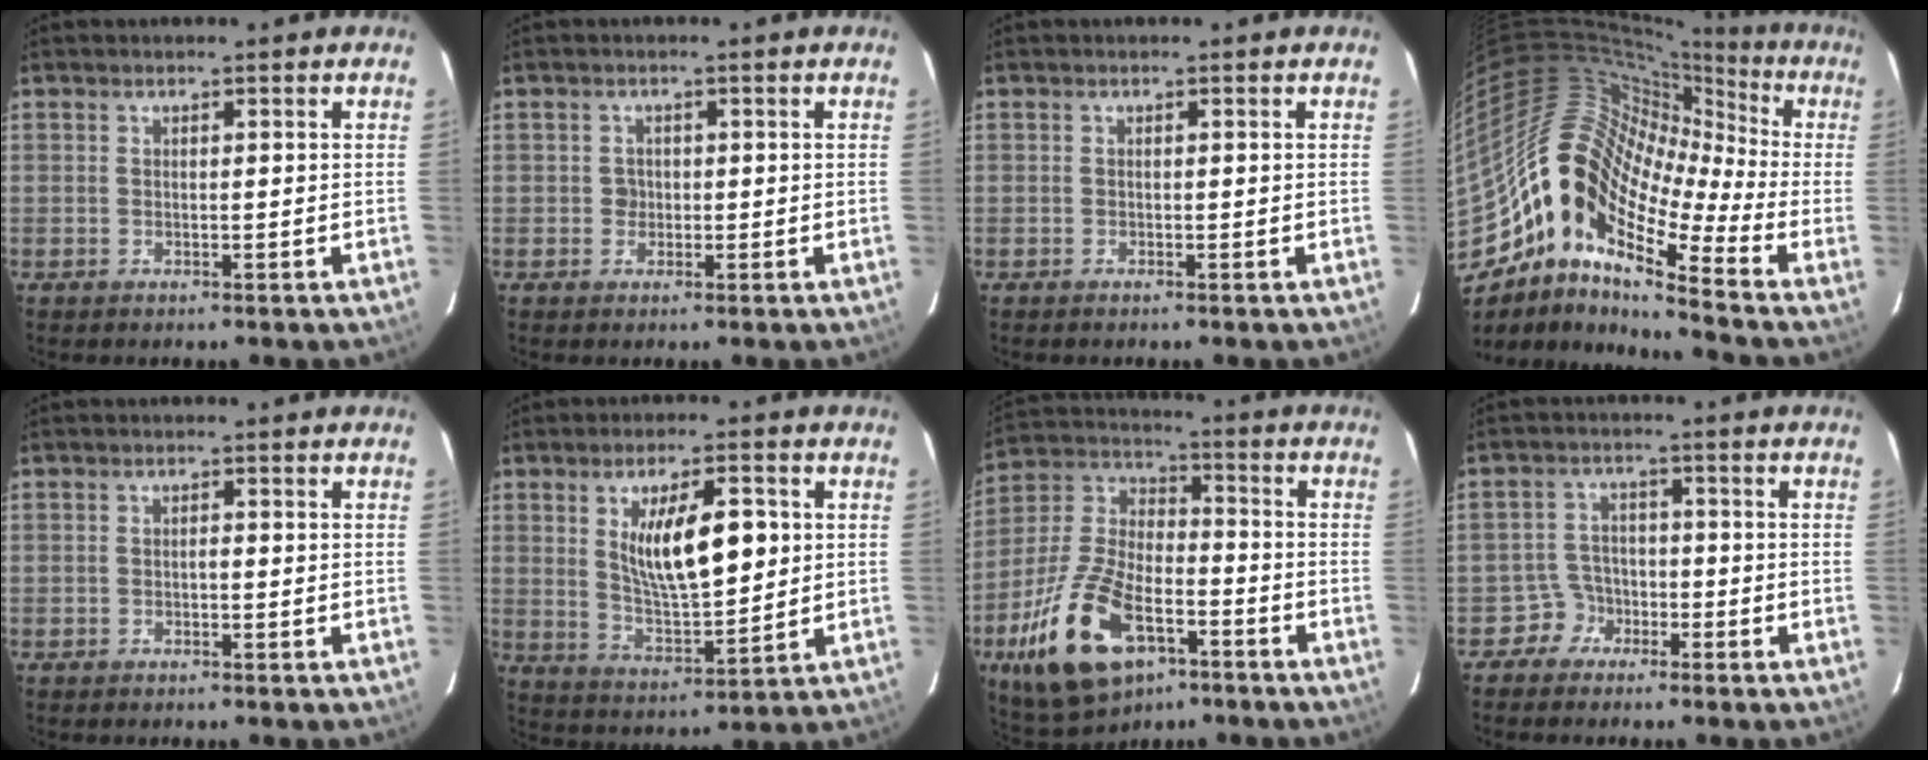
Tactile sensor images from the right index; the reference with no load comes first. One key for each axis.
{"total": 1.4, "fx": -0.1, "fy": 1.3, "fz": 0.5, "tx": -0.008, "ty": 0.003, "tz": -0.001}
{"total": 0.0}
{"total": 20.2, "fx": -10.2, "fy": 7.3, "fz": 15.9, "tx": -0.283, "ty": 0.056, "tz": -0.179}
{"total": 0.6, "fx": -0.3, "fy": 0.2, "fz": 0.6, "tx": -0.011, "ty": 0.002, "tz": -0.006}
{"total": 11.9, "fx": 2.7, "fy": 3.6, "fz": 11.0, "tx": -0.197, "ty": 0.000, "tz": 0.054}
{"total": 18.0, "fx": -8.8, "fy": 8.2, "fz": 13.4, "tx": -0.289, "ty": -0.005, "tz": -0.153}
{"total": 3.6, "fx": -2.2, "fy": 2.8, "fz": -0.3, "tx": 0.007, "ty": 0.013, "tz": -0.042}